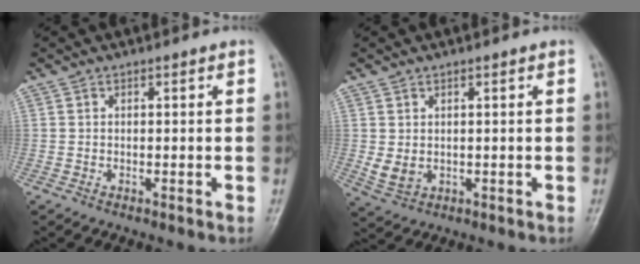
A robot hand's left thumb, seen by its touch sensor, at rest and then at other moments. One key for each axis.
{"total": 3.4, "fx": 0.4, "fy": 2.3, "fz": 2.5, "tx": -0.038, "ty": -0.006, "tz": 0.018}